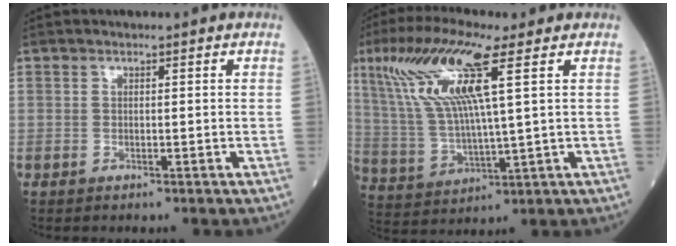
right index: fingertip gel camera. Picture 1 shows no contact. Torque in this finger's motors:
{"motor_torque": [1.35, 0.79, 0.75, 0.21]}